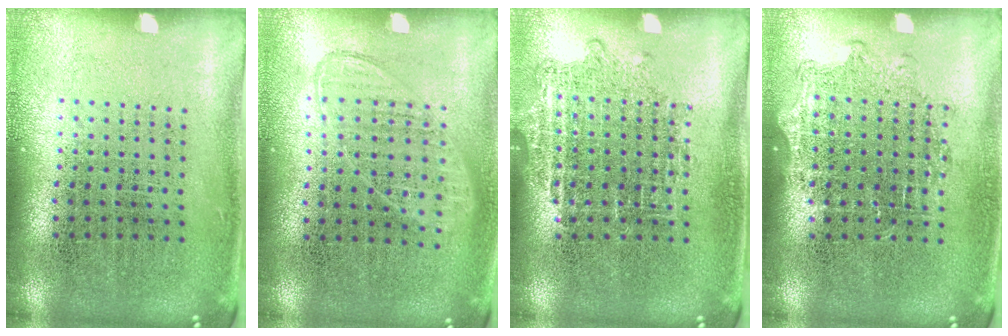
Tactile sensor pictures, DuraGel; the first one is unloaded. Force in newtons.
{"total": 0.9, "press": 0.8, "slide": 0.3}
{"total": 1.0, "press": 1.0, "slide": 0.2}
{"total": 0.9, "press": 0.8, "slide": 0.4}